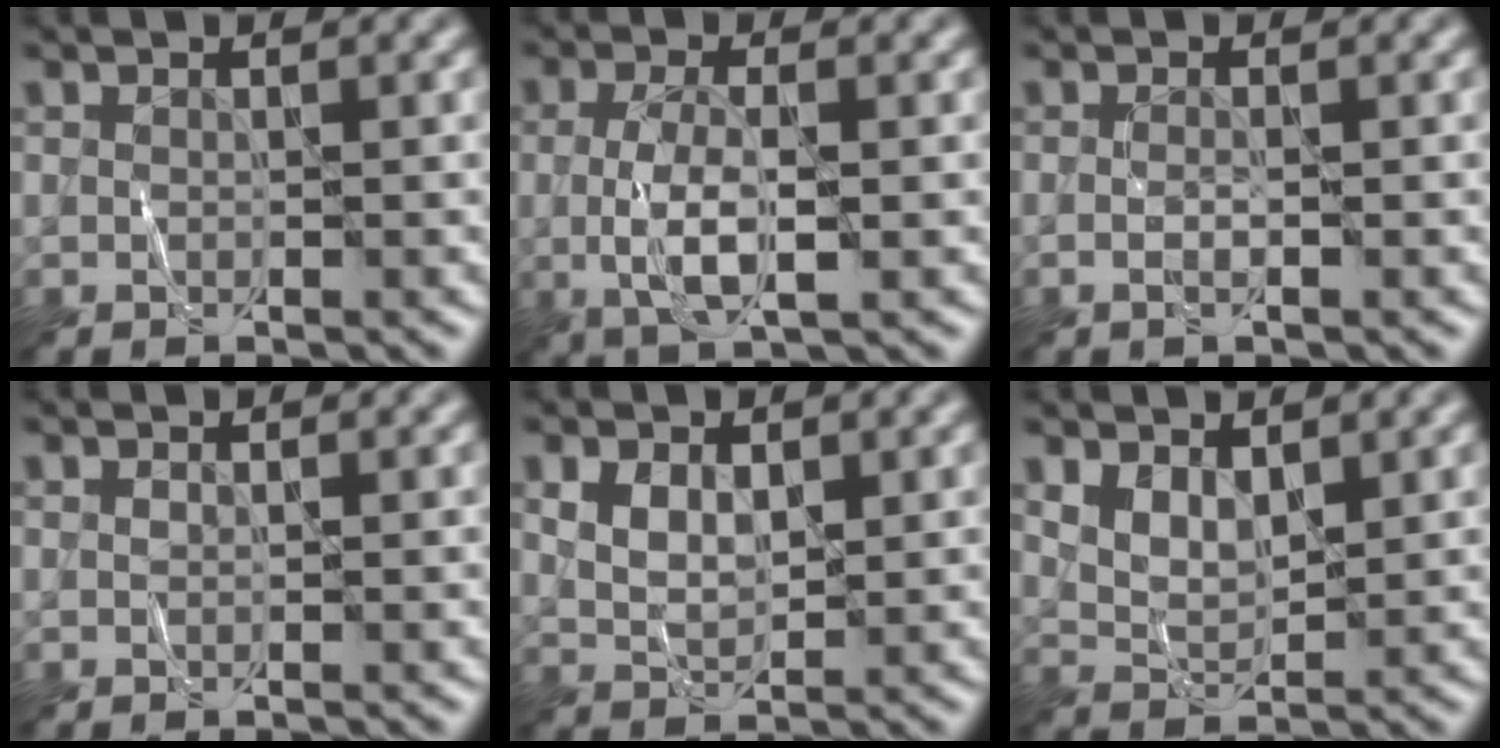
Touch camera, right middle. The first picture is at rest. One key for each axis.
{"total": 4.5, "fx": -0.4, "fy": 1.6, "fz": 4.2, "tx": -0.098, "ty": -0.004, "tz": -0.008}
{"total": 0.9, "fx": -0.3, "fy": 0.1, "fz": 0.8, "tx": -0.017, "ty": -0.002, "tz": -0.007}
{"total": 0.0}
{"total": 2.8, "fx": 1.0, "fy": 1.7, "fz": 2.0, "tx": -0.043, "ty": -0.002, "tz": 0.024}
{"total": 2.8, "fx": 1.5, "fy": 1.4, "fz": 1.8, "tx": -0.041, "ty": -0.005, "tz": 0.036}